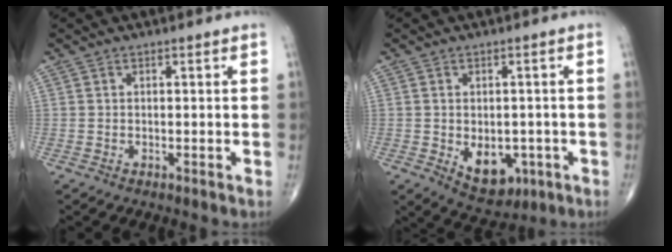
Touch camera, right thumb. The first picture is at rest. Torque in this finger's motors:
{"motor_torque": [0.94, 1.21, -0.02, -0.08, 0.15]}